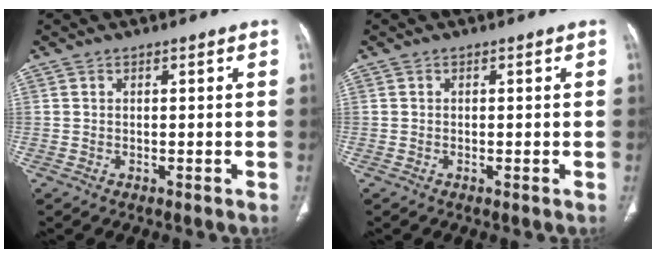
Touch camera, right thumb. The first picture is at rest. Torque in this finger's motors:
{"motor_torque": [0.22, 0.07, 0.33, -0.05, 0.03]}